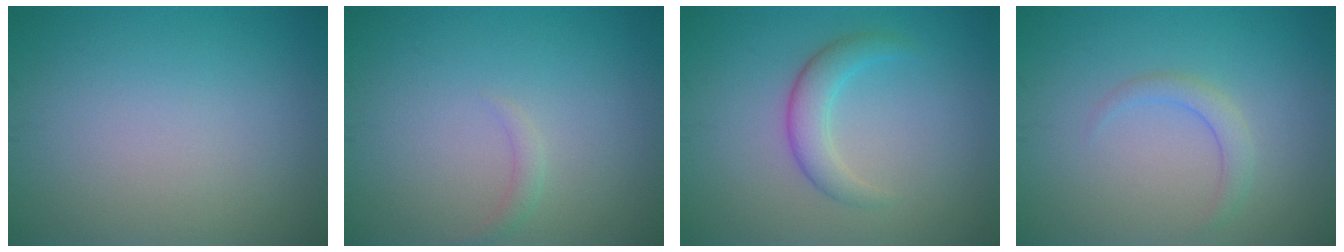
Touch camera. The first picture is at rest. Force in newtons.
{"total": 0.9, "press": 0.9, "slide": 0.1}
{"total": 2.8, "press": 2.8, "slide": 0.1}
{"total": 1.6, "press": 1.6, "slide": 0.1}